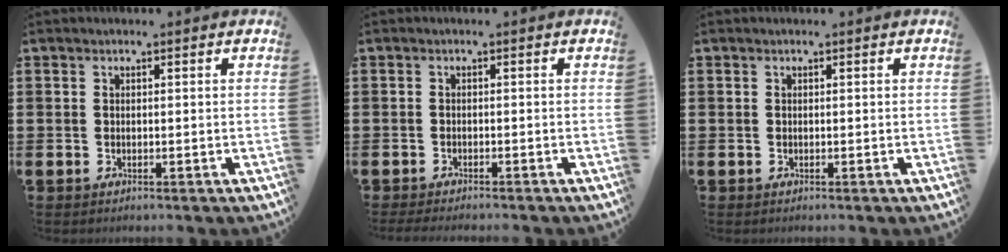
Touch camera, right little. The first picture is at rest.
{"total": 0.9, "force": [-0.8, 0.0, 0.3], "torque": [-0.004, -0.002, -0.016]}
{"total": 0.0}